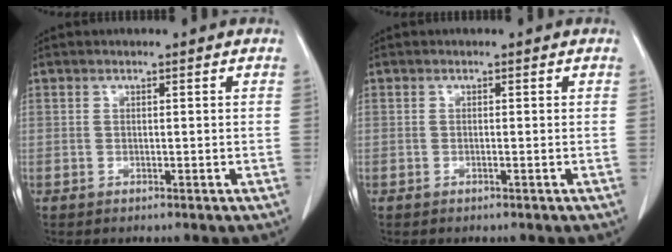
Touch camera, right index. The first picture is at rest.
{"total": 0.0}